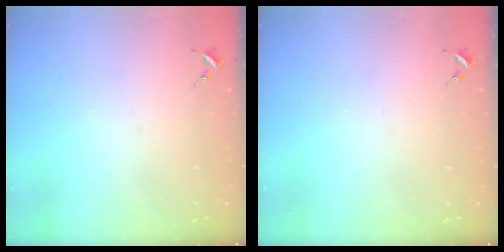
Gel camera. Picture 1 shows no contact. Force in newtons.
{"total": 0.0}